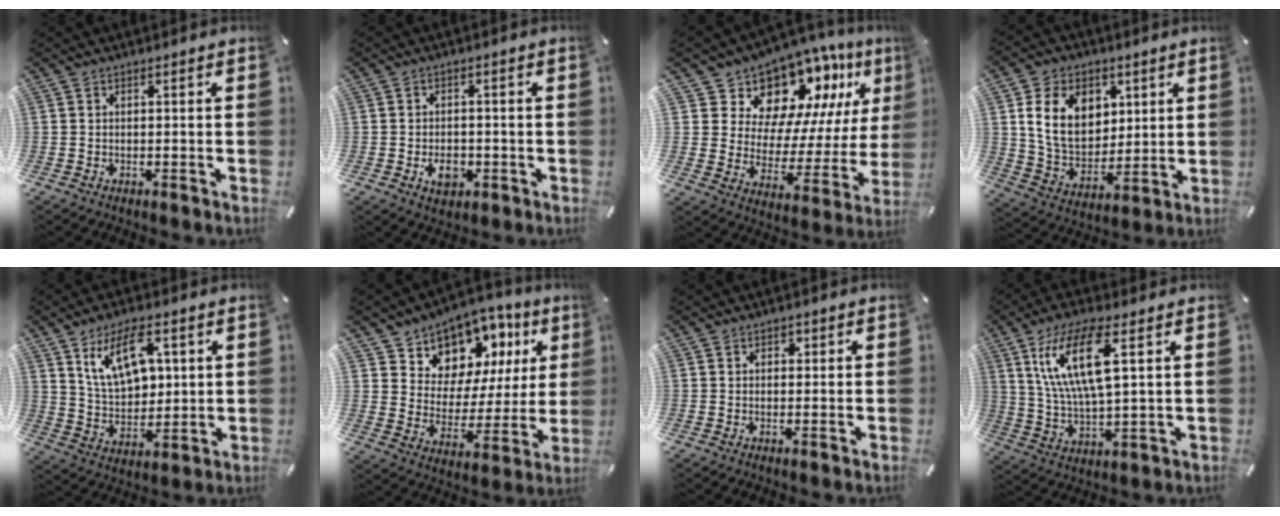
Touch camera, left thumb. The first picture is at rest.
{"total": 5.3, "force": [-1.5, 3.9, 3.3], "torque": [-0.061, 0.001, -0.027]}
{"total": 13.5, "force": [11.2, 7.2, 2.3], "torque": [-0.037, -0.127, 0.192]}
{"total": 14.5, "force": [4.7, 11.2, 8.0], "torque": [-0.153, -0.010, 0.087]}
{"total": 12.5, "force": [6.0, 7.4, 8.1], "torque": [-0.151, -0.010, 0.108]}
{"total": 9.9, "force": [6.9, 7.0, 0.6], "torque": [-0.014, -0.089, 0.124]}
{"total": 1.0, "force": [0.3, 0.9, 0.3], "torque": [0.002, 0.002, 0.002]}
{"total": 14.8, "force": [6.2, 4.8, 12.6], "torque": [-0.283, 0.001, 0.100]}